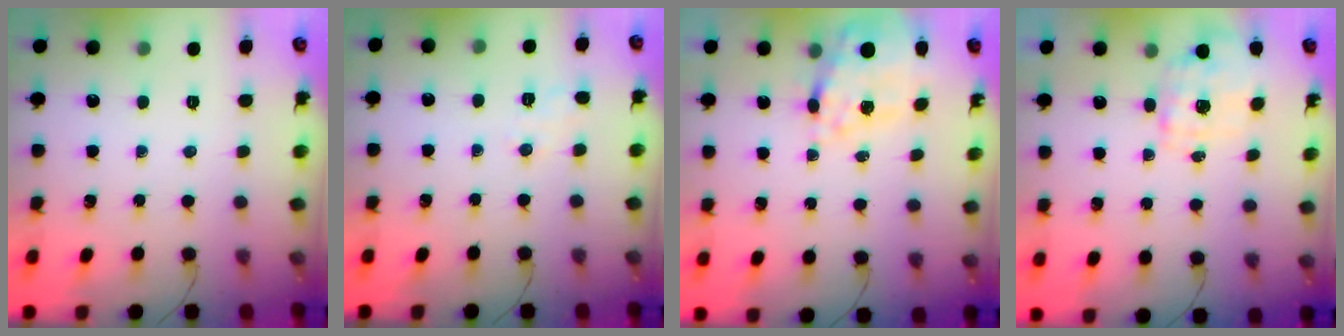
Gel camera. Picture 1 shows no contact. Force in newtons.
{"total": 1.4, "press": 0.7, "slide": 1.2}
{"total": 16.3, "press": 15.9, "slide": 3.6}
{"total": 1.7, "press": 1.6, "slide": 0.5}